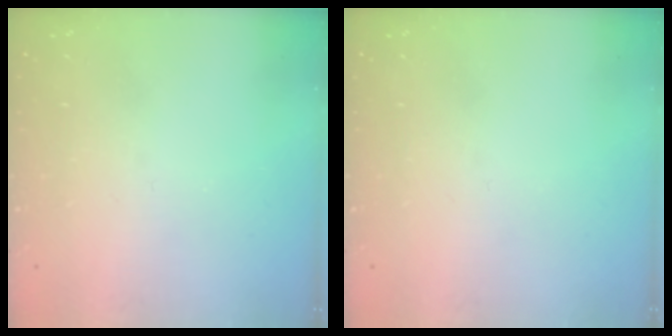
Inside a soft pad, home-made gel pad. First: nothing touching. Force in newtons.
{"total": 0.0}